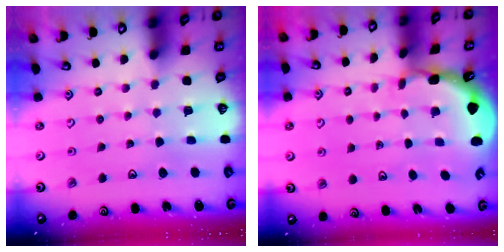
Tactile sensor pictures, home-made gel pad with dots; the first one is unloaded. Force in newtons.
{"total": 1.6, "press": 1.6, "slide": 0.2}